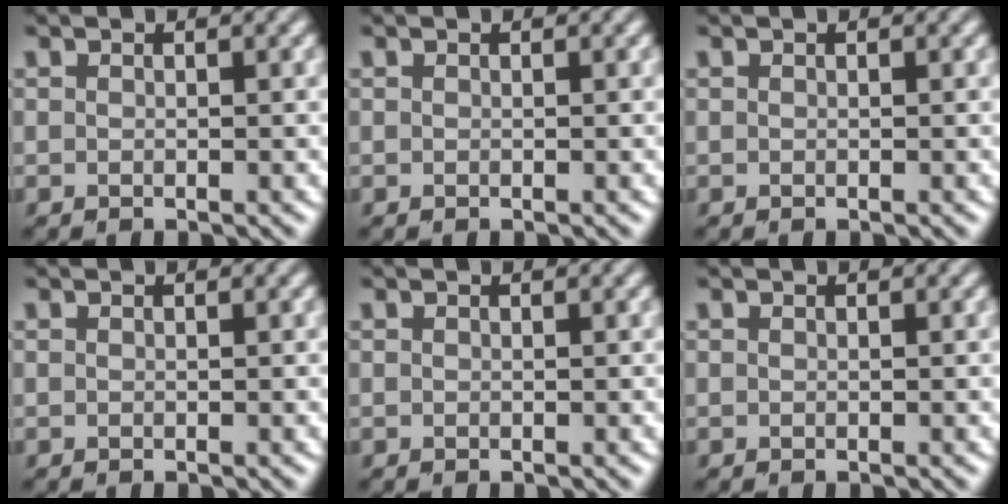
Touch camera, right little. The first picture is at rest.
{"total": 0.0}
{"total": 0.0}
{"total": 0.0}
{"total": 0.0}
{"total": 0.0}